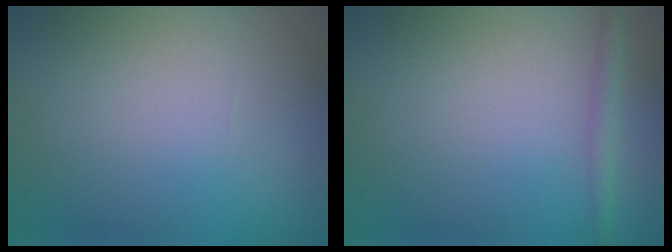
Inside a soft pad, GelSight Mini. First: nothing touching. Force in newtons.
{"total": 1.5, "press": 1.5, "slide": 0.0}